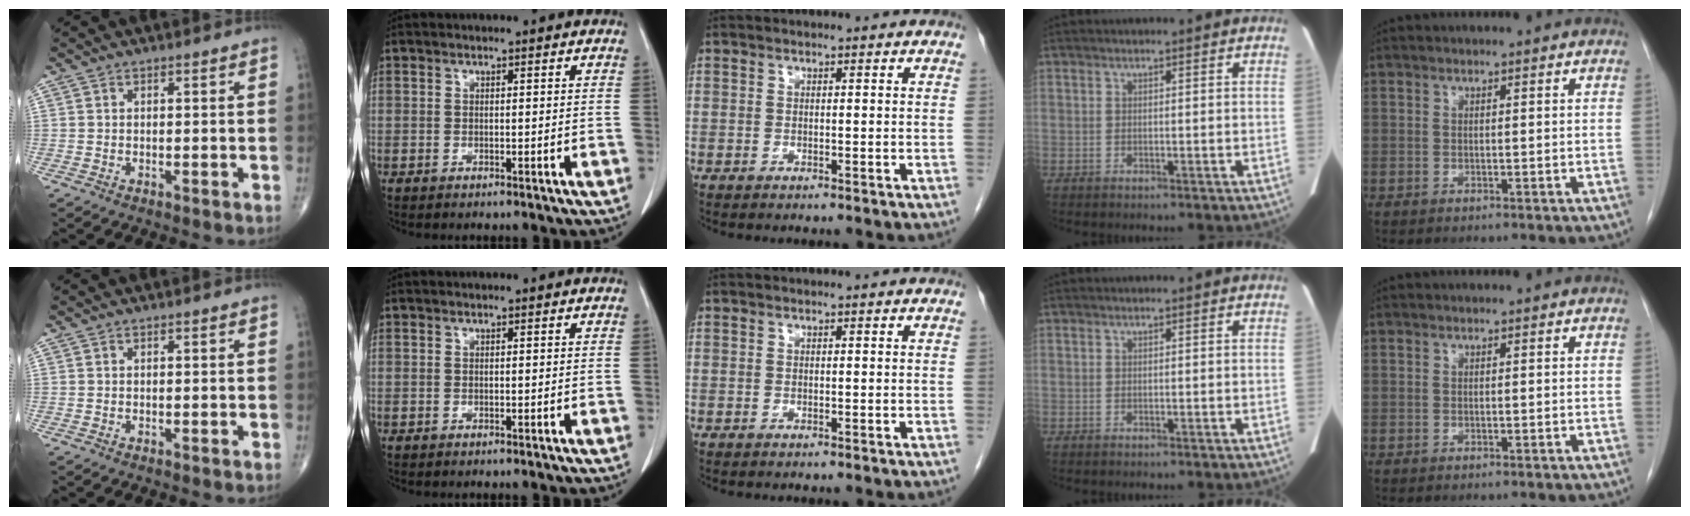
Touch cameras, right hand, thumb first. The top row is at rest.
{}